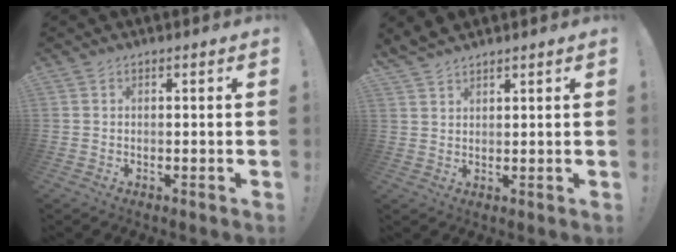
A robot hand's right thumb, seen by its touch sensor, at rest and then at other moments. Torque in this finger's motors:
{"motor_torque": [0.01, 0.06, 0.68, 0.67, 0.25]}